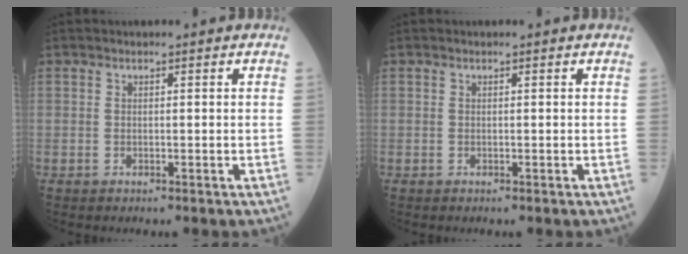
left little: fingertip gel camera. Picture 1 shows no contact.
{"total": 0.0}